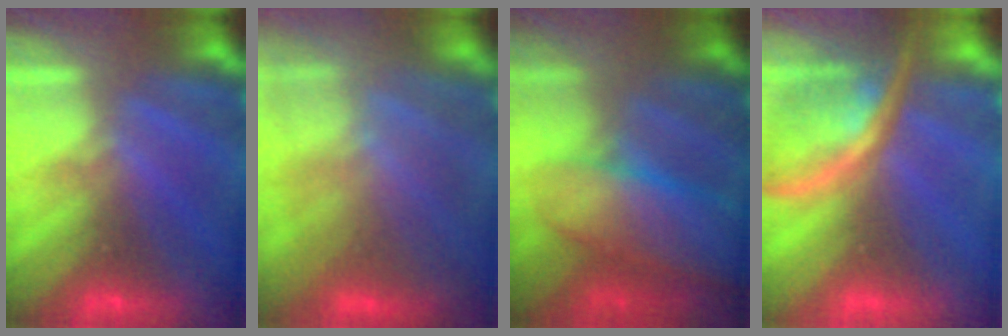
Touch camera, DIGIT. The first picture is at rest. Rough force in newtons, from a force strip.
{"total": 9.5}
{"total": 9.5}
{"total": 2.6}